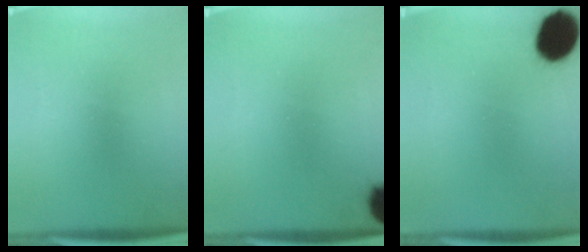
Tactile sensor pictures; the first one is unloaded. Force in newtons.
{"total": 8.9}
{"total": 13.1}